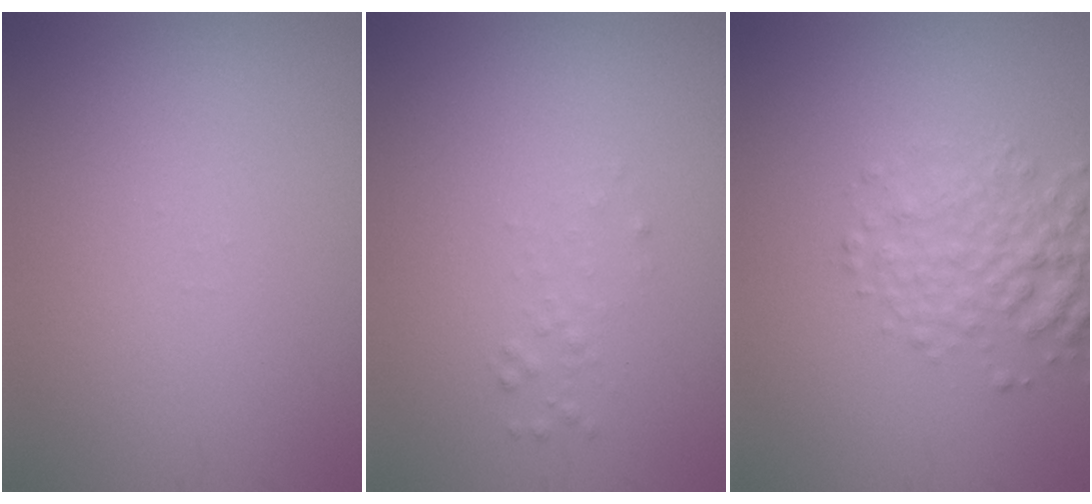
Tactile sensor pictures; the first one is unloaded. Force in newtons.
{"total": 0.8, "press": 0.8, "slide": 0.1}
{"total": 3.8, "press": 3.8, "slide": 0.1}